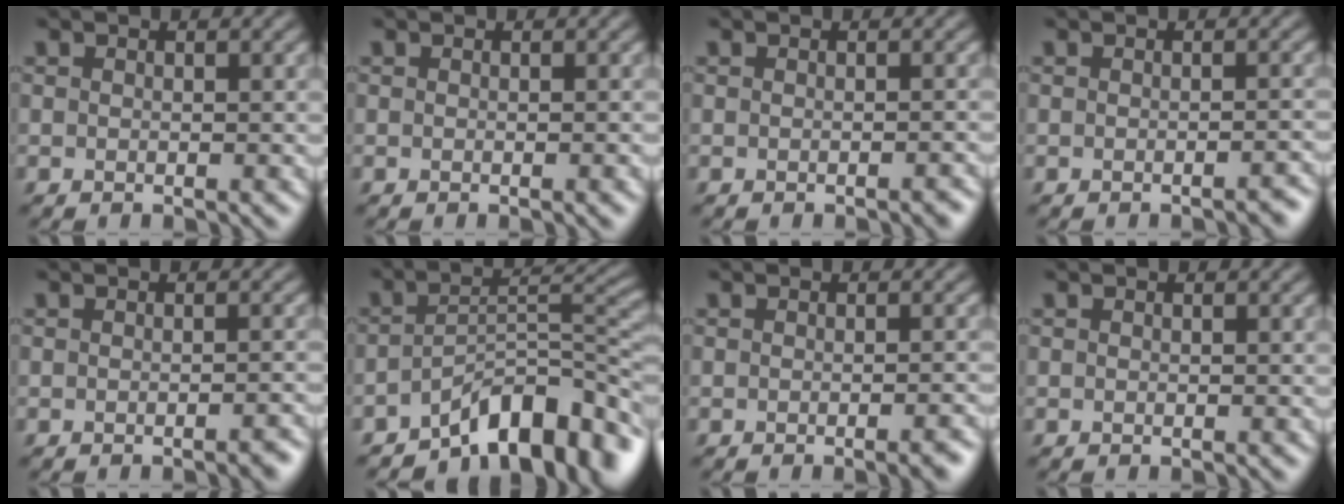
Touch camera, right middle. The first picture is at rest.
{"total": 0.8, "force": [-0.2, 0.1, 0.8], "torque": [-0.007, 0.001, -0.002]}
{"total": 0.8, "force": [-0.6, 0.2, 0.5], "torque": [-0.006, 0.001, -0.007]}
{"total": 1.2, "force": [-1.0, 0.3, 0.7], "torque": [-0.005, 0.003, -0.013]}
{"total": 1.4, "force": [-0.9, 0.3, 1.0], "torque": [-0.009, 0.002, -0.012]}
{"total": 8.9, "force": [-5.8, 3.2, 5.9], "torque": [-0.072, 0.004, -0.099]}
{"total": 2.2, "force": [-1.1, 0.6, 1.8], "torque": [-0.015, 0.001, -0.016]}
{"total": 0.0}